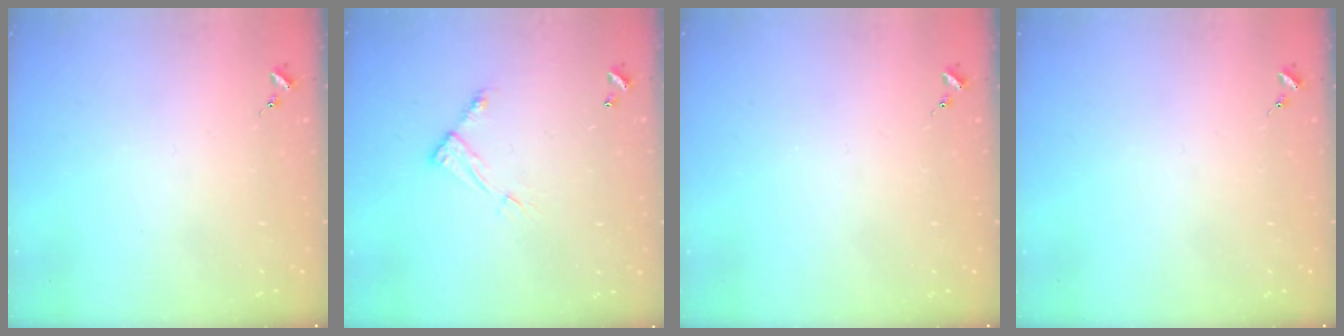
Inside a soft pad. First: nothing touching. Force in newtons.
{"total": 7.0, "press": 7.0, "slide": 0.3}
{"total": 0.0}
{"total": 0.0}